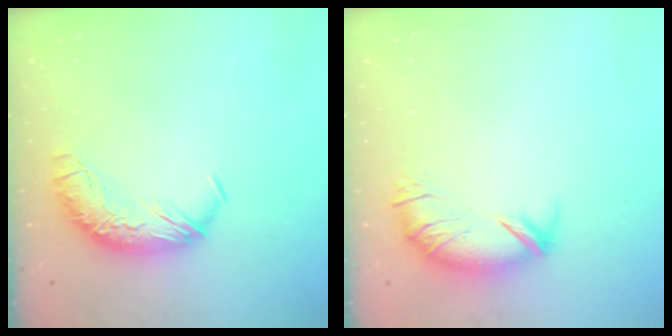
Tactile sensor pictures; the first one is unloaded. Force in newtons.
{"total": 3.7, "press": 3.2, "slide": 1.8}